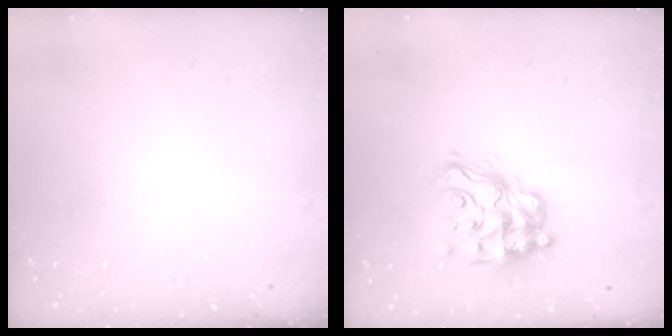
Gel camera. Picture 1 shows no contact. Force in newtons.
{"total": 15.7, "press": 15.6, "slide": 1.7}